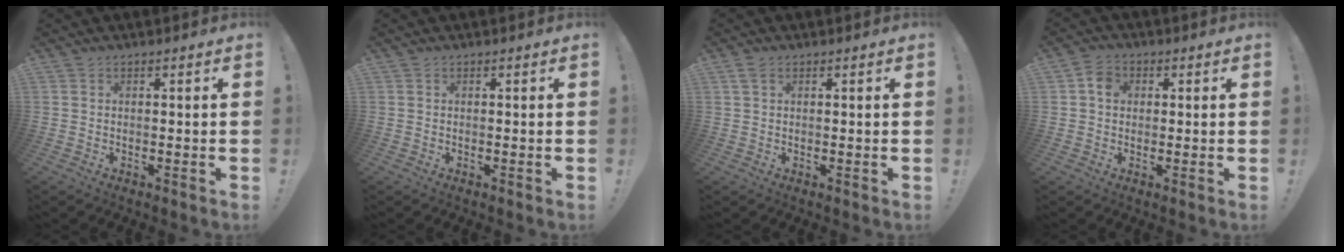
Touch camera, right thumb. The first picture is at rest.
{"total": 0.0}
{"total": 1.3, "force": [0.6, 0.7, 0.9], "torque": [-0.018, 0.004, 0.011]}
{"total": 4.8, "force": [0.8, 4.0, 2.5], "torque": [-0.030, 0.005, 0.012]}